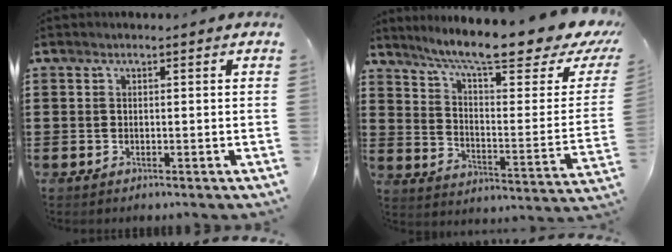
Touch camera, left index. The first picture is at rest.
{"total": 12.2, "force": [9.8, 0.6, 7.4], "torque": [-0.145, -0.071, 0.156]}